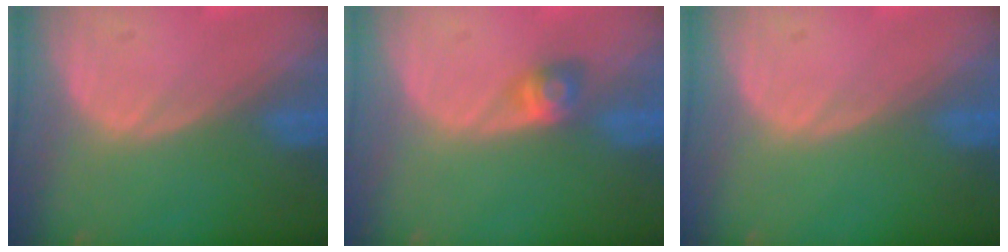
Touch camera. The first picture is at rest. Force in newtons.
{"total": 2.7, "press": 2.5, "slide": 1.1}
{"total": 0.0}